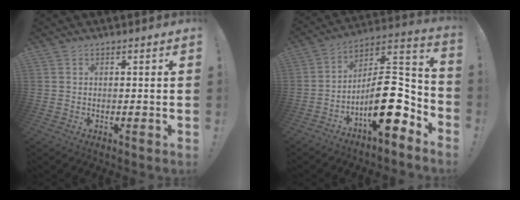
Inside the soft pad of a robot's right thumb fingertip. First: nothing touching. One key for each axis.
{"total": 18.5, "fx": -5.8, "fy": 7.9, "fz": 15.7, "tx": -0.247, "ty": 0.031, "tz": -0.086}